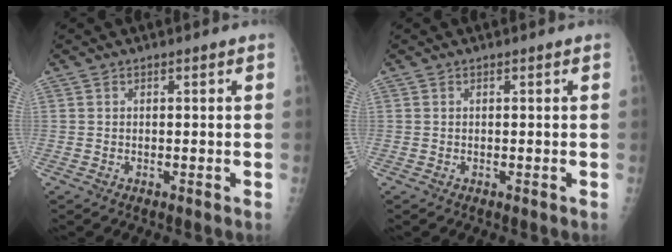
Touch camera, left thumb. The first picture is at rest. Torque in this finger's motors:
{"motor_torque": [0.00, 0.00, -0.01, 0.00, 0.00]}